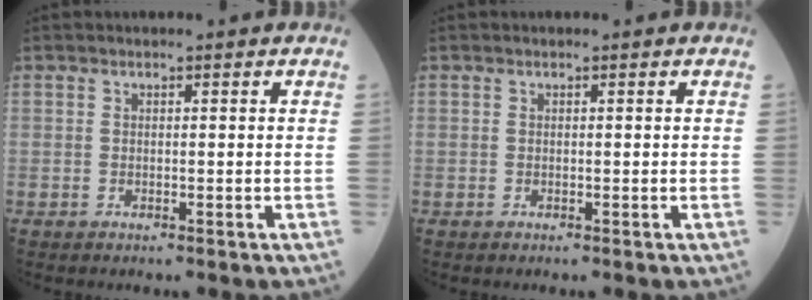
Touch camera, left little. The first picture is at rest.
{"total": 0.0}